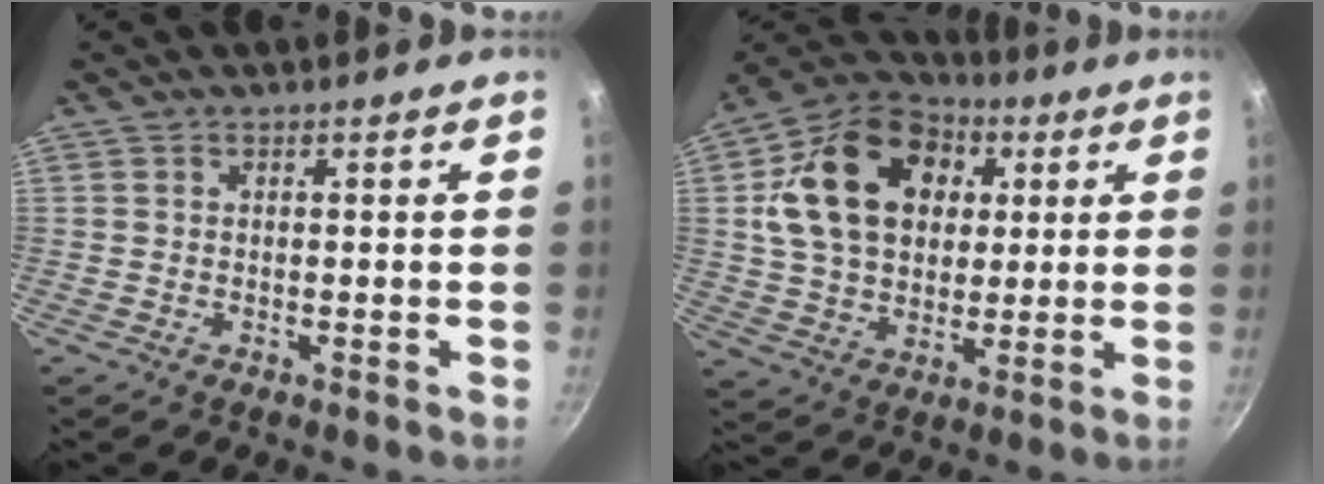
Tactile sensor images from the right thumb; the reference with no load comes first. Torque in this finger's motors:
{"motor_torque": [-0.49, 3.28, 1.49, 0.34, 0.23]}